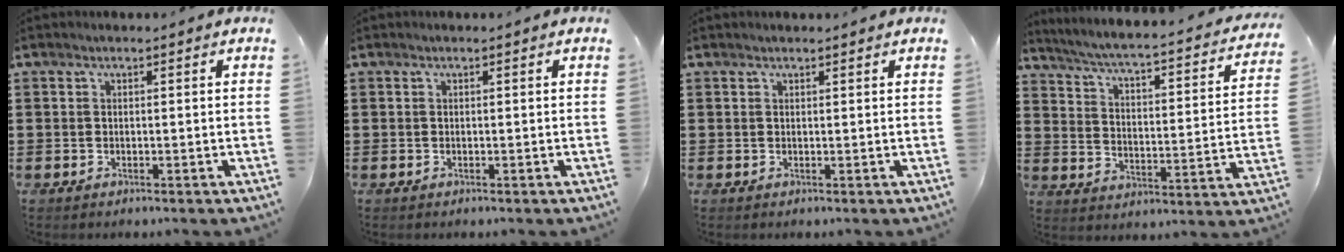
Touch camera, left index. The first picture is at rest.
{"total": 0.0}
{"total": 0.6, "force": [0.5, 0.2, 0.1], "torque": [-0.003, 0.000, 0.011]}
{"total": 3.0, "force": [2.5, -0.1, 1.7], "torque": [-0.050, -0.030, 0.028]}